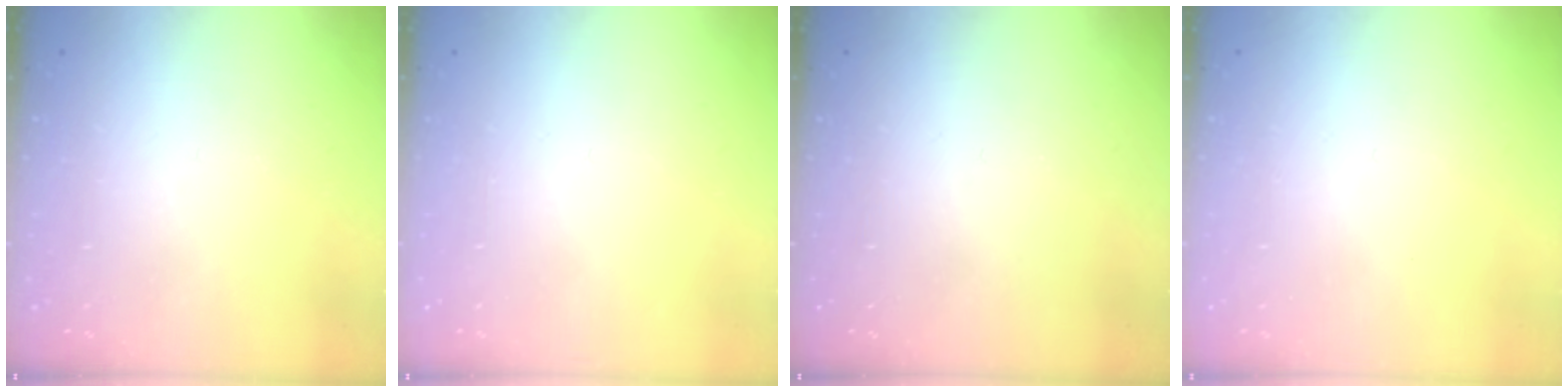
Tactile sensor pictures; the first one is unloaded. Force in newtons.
{"total": 1.7, "press": 1.7, "slide": 0.1}
{"total": 0.0}
{"total": 1.6, "press": 1.6, "slide": 0.1}